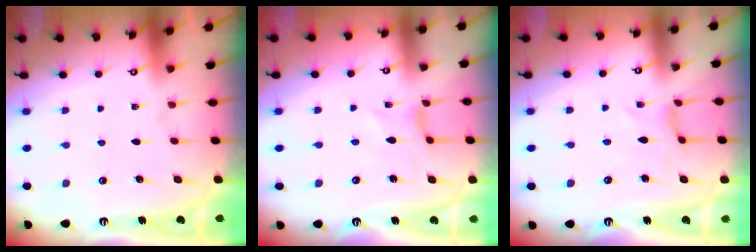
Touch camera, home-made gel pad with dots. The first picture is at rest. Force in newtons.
{"total": 0.0}
{"total": 0.7, "press": 0.6, "slide": 0.1}